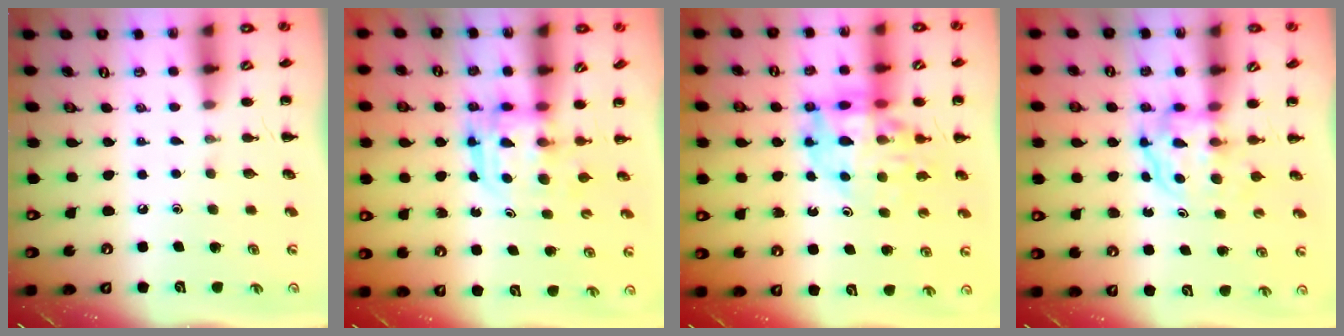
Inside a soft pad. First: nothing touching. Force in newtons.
{"total": 3.1, "press": 3.1, "slide": 0.2}
{"total": 15.5, "press": 15.0, "slide": 4.0}
{"total": 3.9, "press": 3.9, "slide": 0.2}